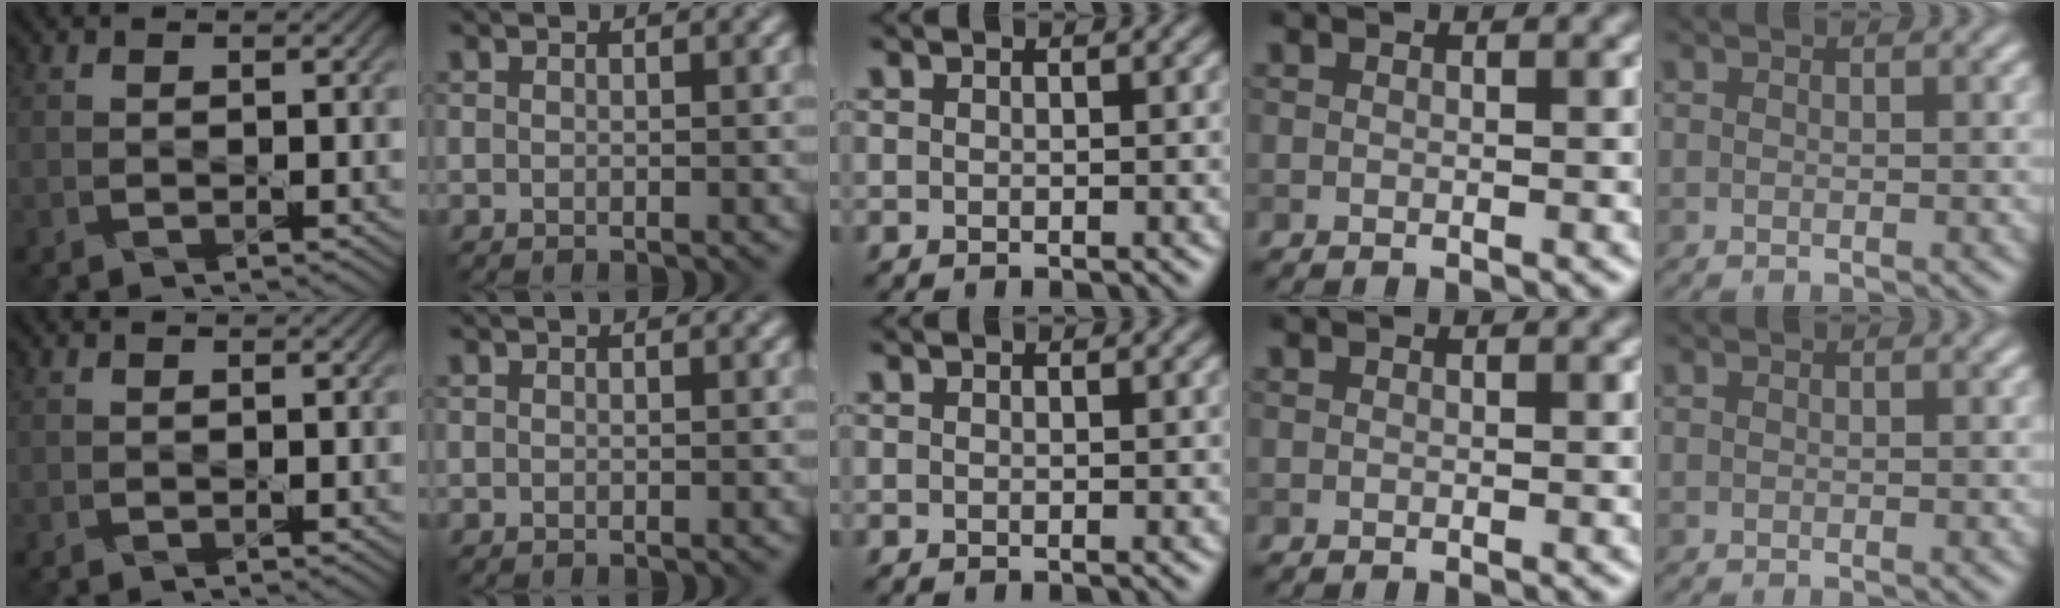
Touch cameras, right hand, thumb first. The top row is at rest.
{}